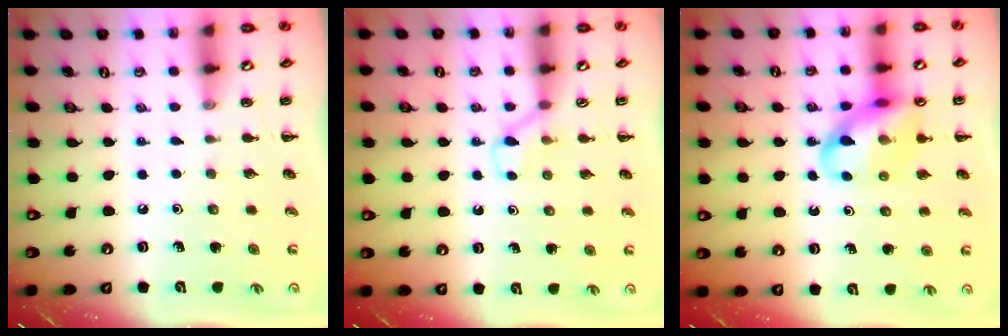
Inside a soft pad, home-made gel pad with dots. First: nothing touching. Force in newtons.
{"total": 3.5, "press": 3.3, "slide": 1.4}
{"total": 14.7, "press": 14.5, "slide": 2.5}